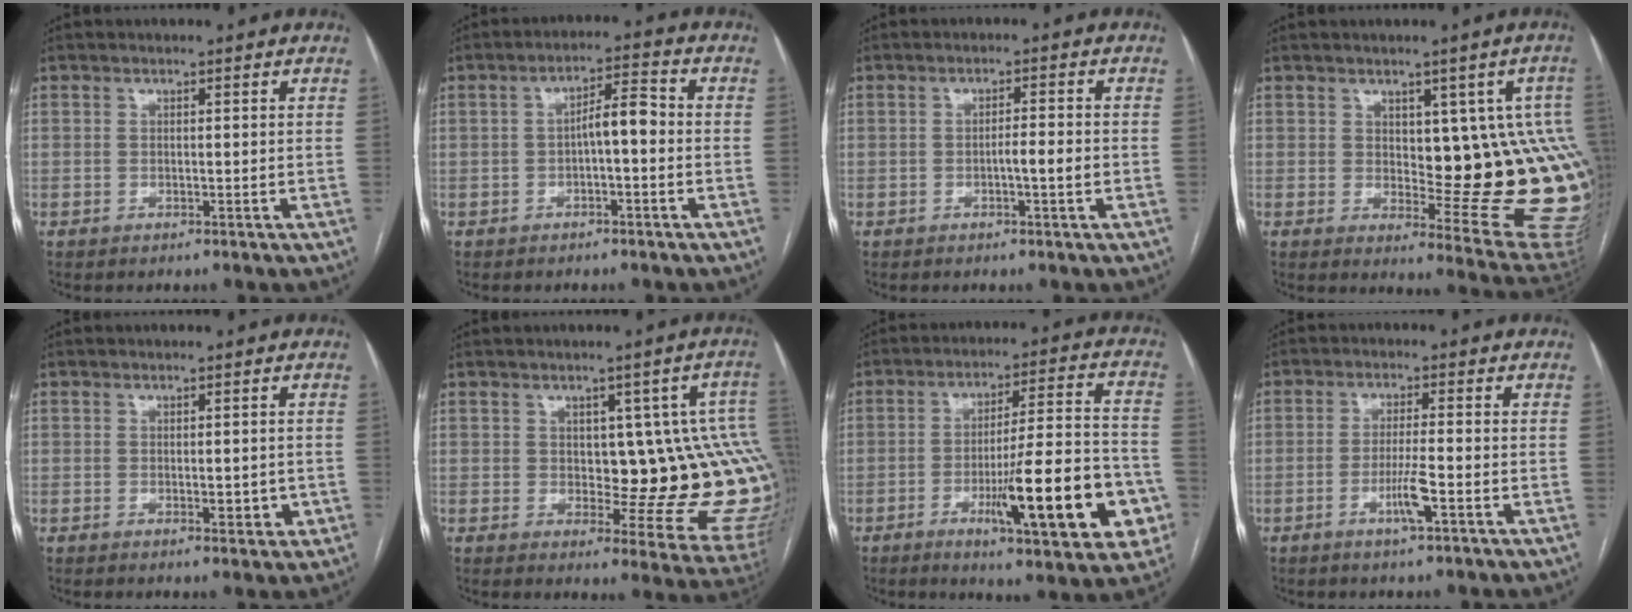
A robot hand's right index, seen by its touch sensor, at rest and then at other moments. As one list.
[{"total": 4.8, "force": [-0.7, 1.2, 4.5], "torque": [-0.072, 0.022, -0.010]}, {"total": 2.7, "force": [-0.8, 0.1, 2.6], "torque": [-0.040, 0.001, -0.014]}, {"total": 15.1, "force": [1.1, 5.4, 14.0], "torque": [-0.109, 0.006, 0.025]}, {"total": 2.7, "force": [-0.6, 1.2, 2.3], "torque": [-0.029, -0.002, -0.004]}, {"total": 14.8, "force": [0.7, 5.6, 13.7], "torque": [-0.108, 0.010, 0.016]}, {"total": 18.7, "force": [-6.5, 2.9, 17.3], "torque": [-0.225, 0.008, -0.084]}, {"total": 4.6, "force": [-2.0, -0.1, 4.1], "torque": [-0.079, -0.007, -0.039]}]